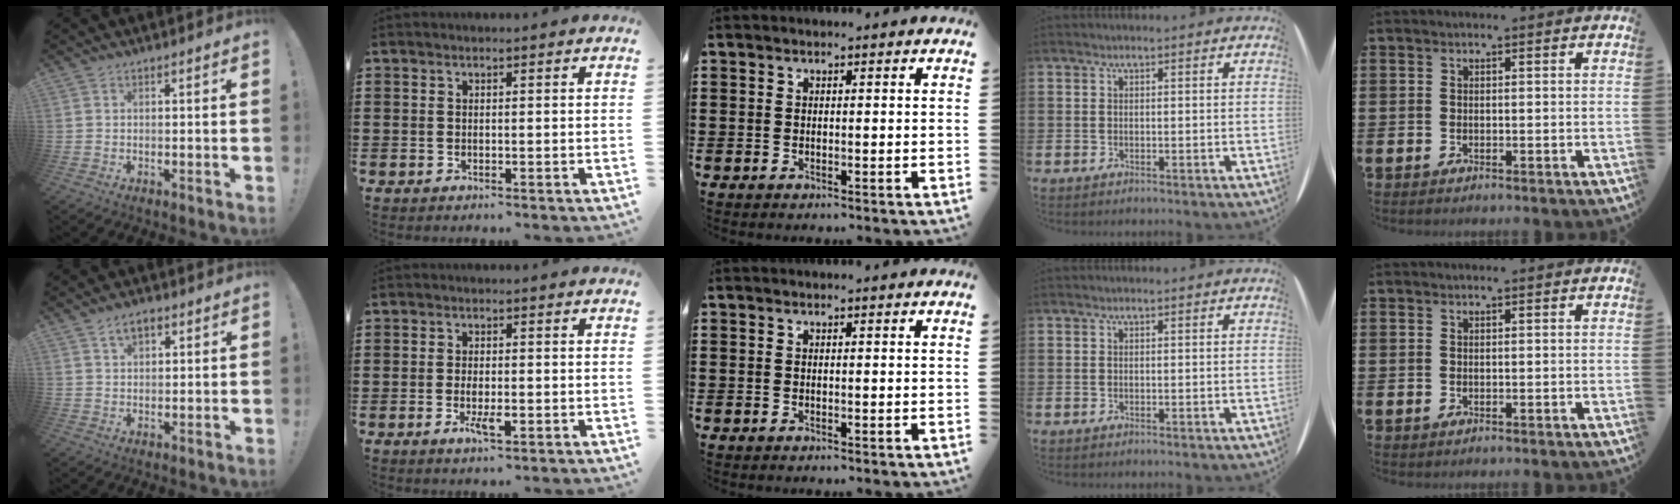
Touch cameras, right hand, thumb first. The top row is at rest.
{"thumb": {"total": 4.4, "force": [2.2, 2.5, 2.8], "torque": [-0.039, -0.002, 0.037]}, "index": {"total": 3.3, "force": [-1.0, 1.1, 2.9], "torque": [-0.058, -0.001, -0.019]}}